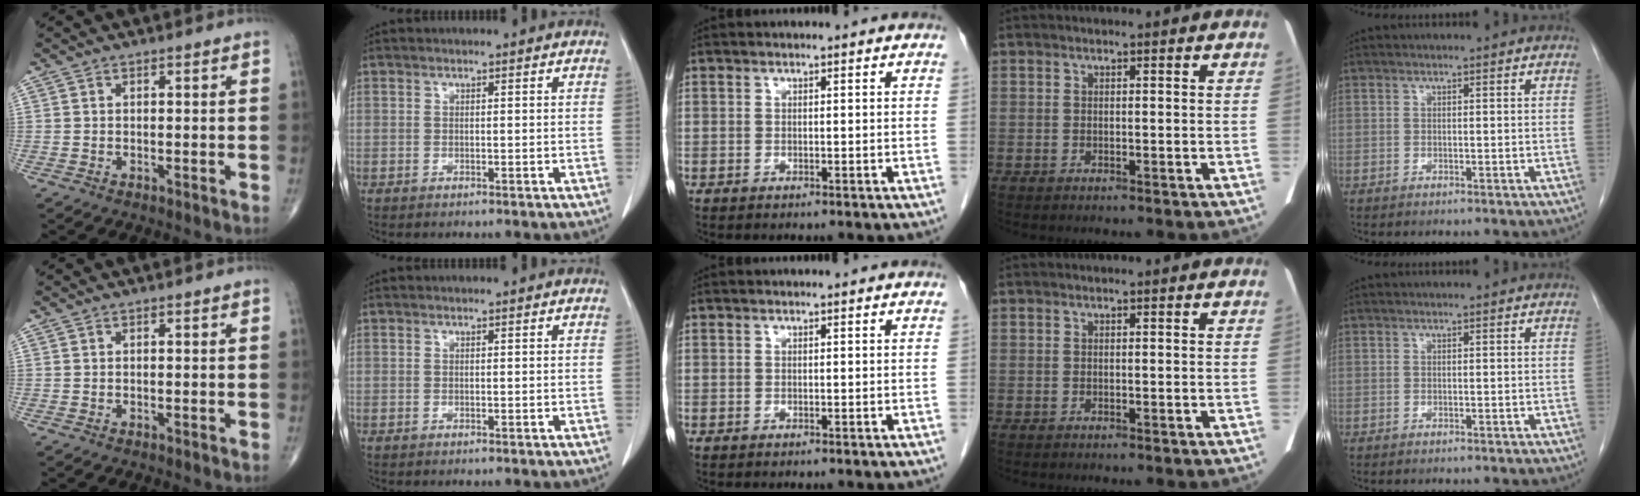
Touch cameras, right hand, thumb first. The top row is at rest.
{}